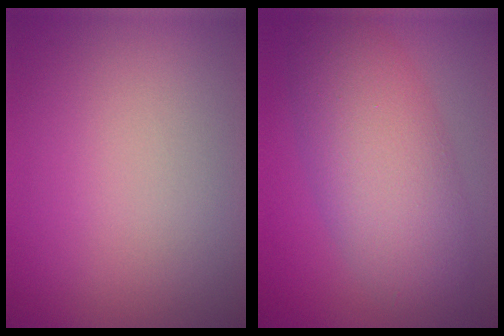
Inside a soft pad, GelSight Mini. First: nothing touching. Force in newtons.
{"total": 7.6, "press": 7.6, "slide": 0.3}